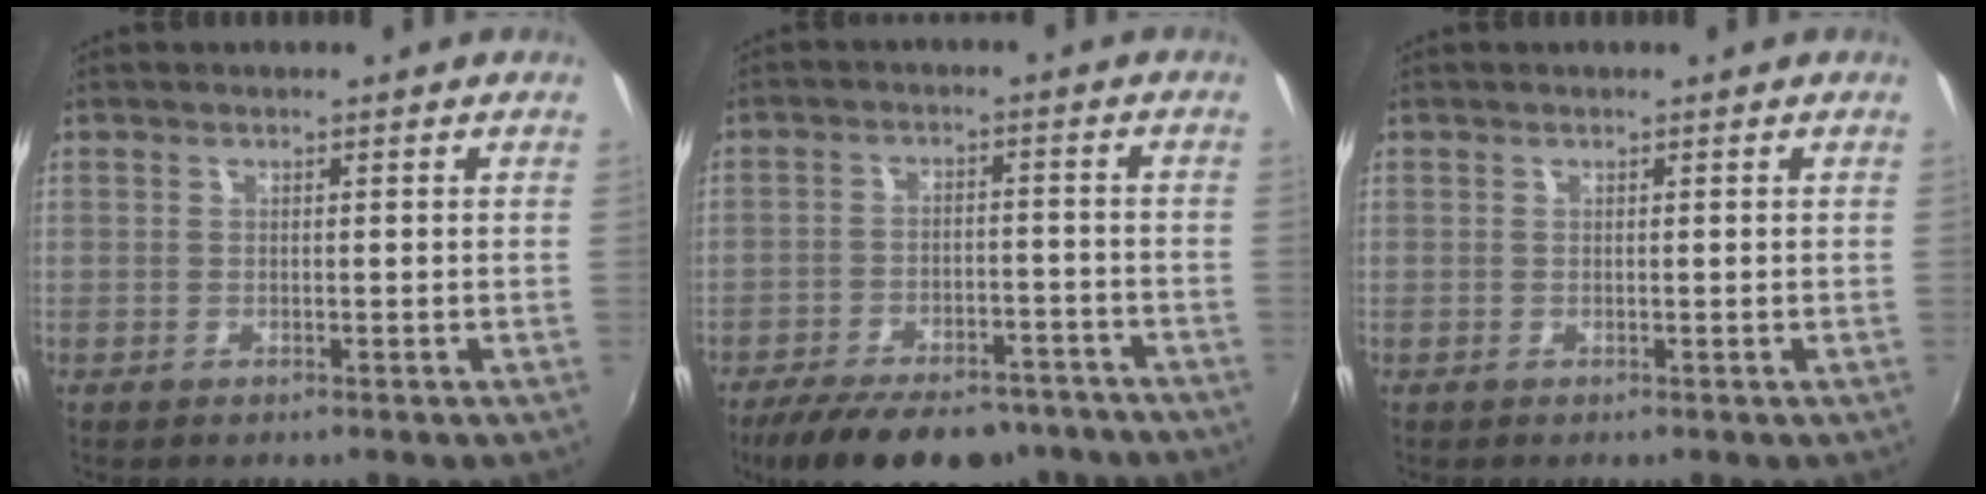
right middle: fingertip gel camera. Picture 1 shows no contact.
{"total": 19.1, "force": [-15.0, 7.5, 9.1], "torque": [-0.182, -0.017, -0.210]}
{"total": 0.0}